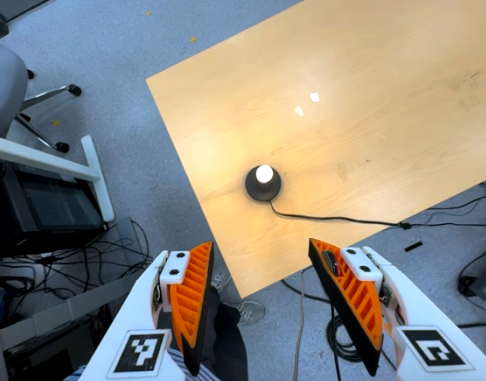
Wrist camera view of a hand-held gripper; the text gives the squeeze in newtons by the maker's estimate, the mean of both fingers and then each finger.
{"total": 0.0}